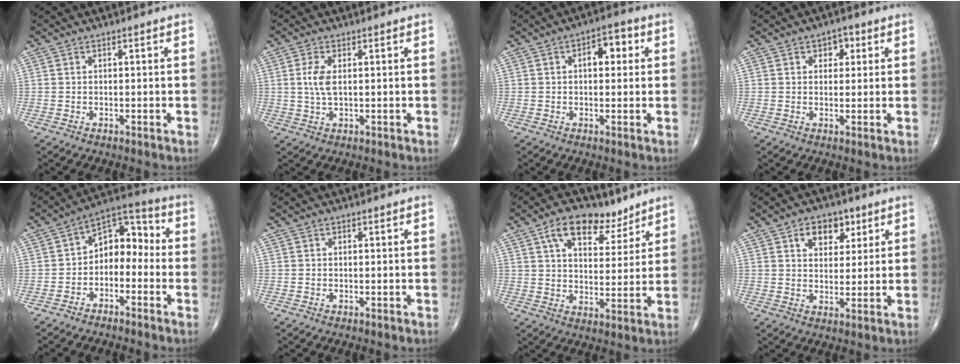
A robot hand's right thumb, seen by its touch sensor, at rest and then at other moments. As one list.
[{"total": 4.0, "force": [0.6, 1.8, 3.5], "torque": [-0.082, 0.000, 0.013]}, {"total": 5.4, "force": [1.2, 3.0, 4.3], "torque": [-0.041, 0.011, 0.010]}, {"total": 3.4, "force": [1.4, 2.4, 1.9], "torque": [-0.002, -0.002, 0.015]}, {"total": 9.2, "force": [-1.9, 6.3, 6.4], "torque": [-0.064, 0.052, -0.050]}, {"total": 0.0}, {"total": 11.9, "force": [7.2, 6.4, 7.0], "torque": [-0.088, -0.029, 0.121]}, {"total": 7.0, "force": [3.5, 4.7, 3.8], "torque": [-0.026, -0.013, 0.051]}]